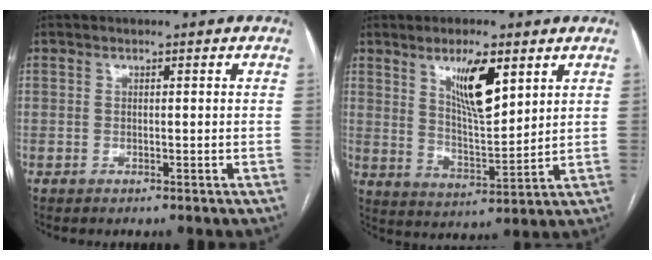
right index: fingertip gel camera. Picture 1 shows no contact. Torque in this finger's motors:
{"motor_torque": [0.92, 0.87, 0.26, 0.11]}